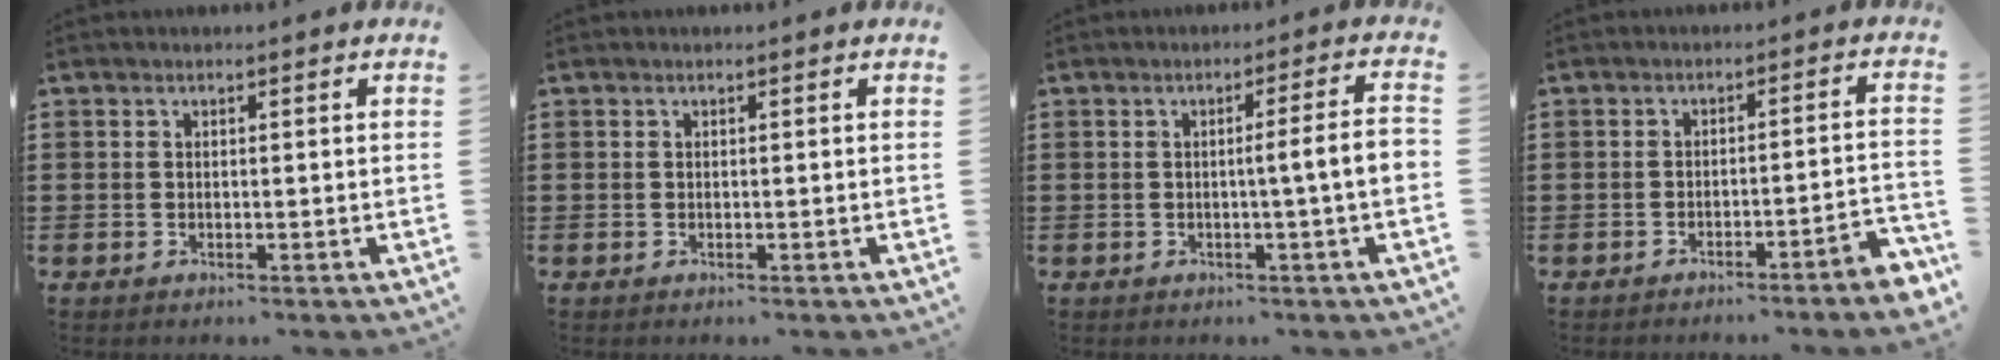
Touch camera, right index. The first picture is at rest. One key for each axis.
{"total": 0.0}
{"total": 5.2, "fx": -0.5, "fy": -0.4, "fz": 5.2, "tx": -0.091, "ty": -0.008, "tz": -0.011}
{"total": 3.0, "fx": -2.7, "fy": -0.3, "fz": 1.3, "tx": -0.023, "ty": -0.004, "tz": -0.057}